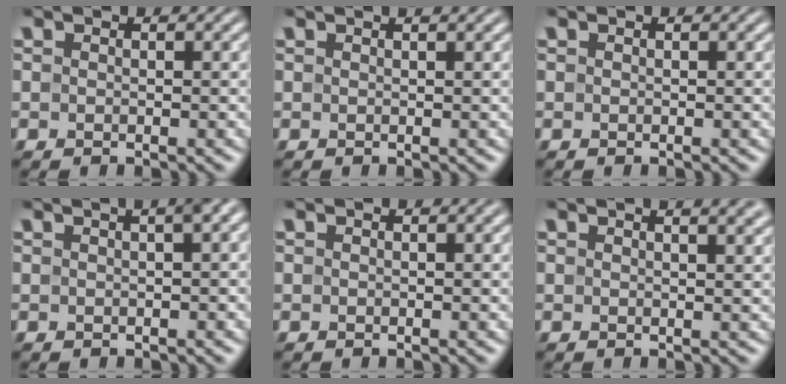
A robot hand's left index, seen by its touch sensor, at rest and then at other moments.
{"total": 1.2, "force": [0.8, 0.4, 0.8], "torque": [-0.008, -0.003, 0.002]}
{"total": 0.0}
{"total": 5.3, "force": [2.1, 2.4, 4.2], "torque": [-0.020, 0.041, 0.003]}
{"total": 0.6, "force": [0.2, 0.2, 0.5], "torque": [-0.005, 0.006, 0.003]}
{"total": 5.1, "force": [3.2, 2.2, 3.4], "torque": [-0.011, 0.033, 0.004]}